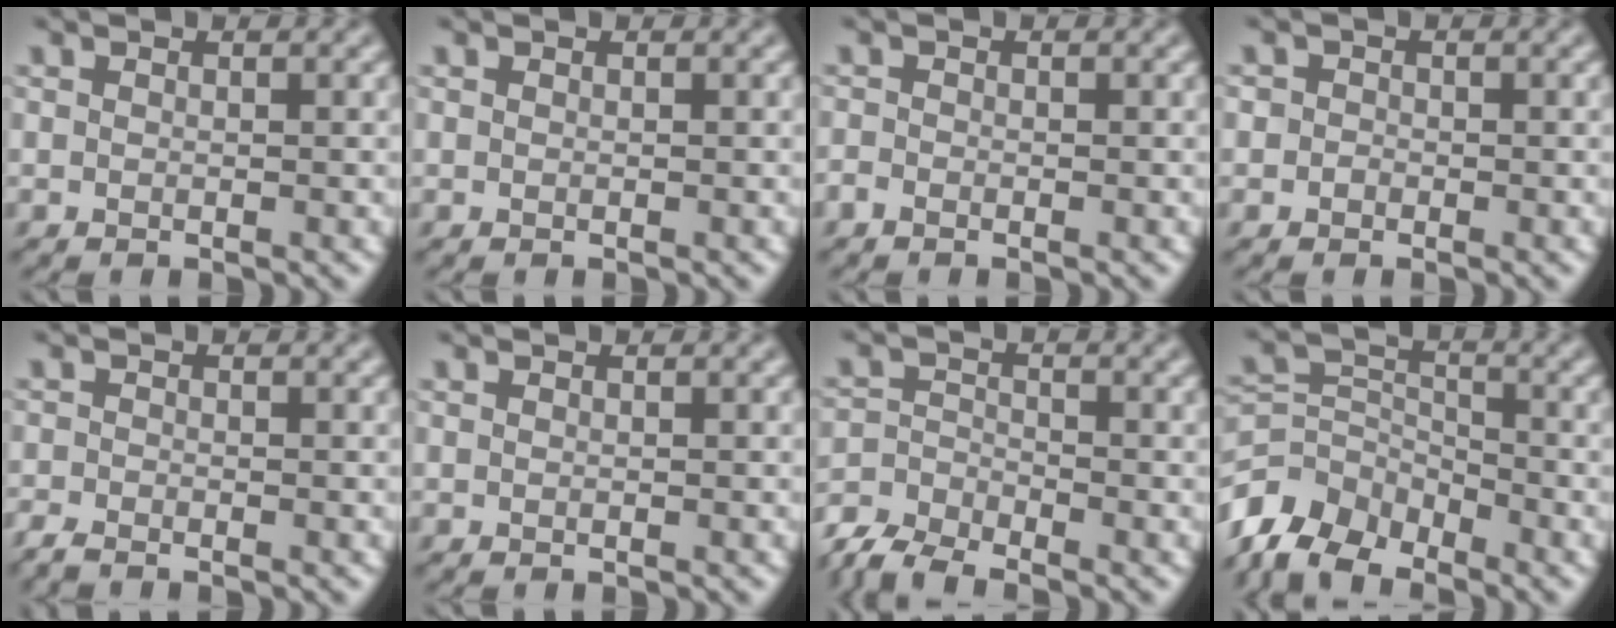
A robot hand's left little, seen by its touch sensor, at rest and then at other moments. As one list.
[{"total": 0.0}, {"total": 0.9, "force": [-0.7, 0.4, 0.3], "torque": [-0.007, 0.000, -0.017]}, {"total": 1.3, "force": [0.0, 1.2, 0.5], "torque": [0.010, 0.005, -0.017]}, {"total": 1.6, "force": [-1.4, 0.4, 0.6], "torque": [-0.017, -0.003, -0.036]}, {"total": 0.0}, {"total": 5.4, "force": [-4.8, 1.5, 1.9], "torque": [-0.039, -0.014, -0.103]}, {"total": 6.8, "force": [-5.4, 3.3, 2.4], "torque": [-0.054, -0.001, -0.123]}]